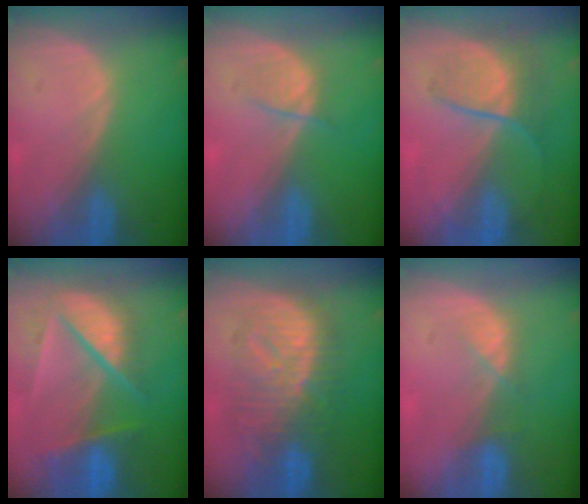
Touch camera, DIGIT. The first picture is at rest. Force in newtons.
{"total": 2.1, "press": 2.1, "slide": 0.3}
{"total": 6.6, "press": 6.2, "slide": 2.3}
{"total": 9.8, "press": 8.4, "slide": 5.0}
{"total": 10.4, "press": 10.4, "slide": 0.8}
{"total": 2.6, "press": 2.5, "slide": 0.8}